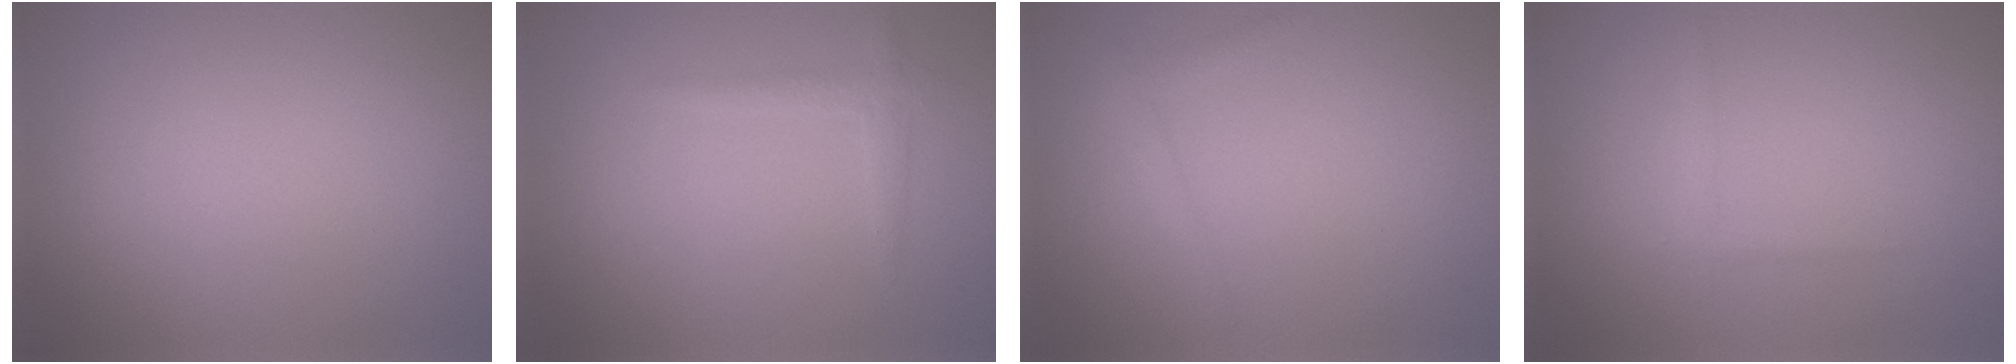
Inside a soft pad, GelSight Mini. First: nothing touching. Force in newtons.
{"total": 1.3, "press": 1.3, "slide": 0.1}
{"total": 1.2, "press": 1.2, "slide": 0.1}
{"total": 0.8, "press": 0.8, "slide": 0.1}